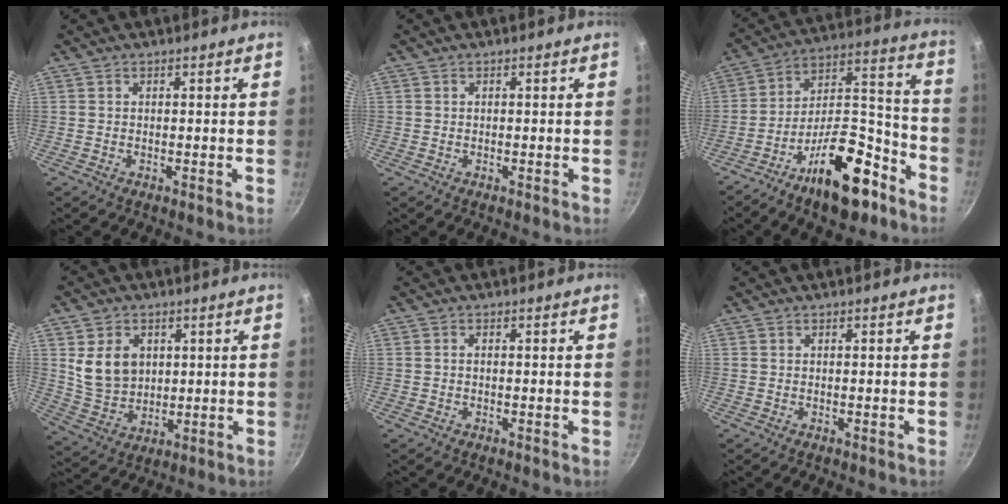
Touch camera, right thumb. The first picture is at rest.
{"total": 0.7, "force": [-0.2, 0.6, -0.1], "torque": [0.004, 0.002, -0.003]}
{"total": 19.9, "force": [-11.9, 8.6, 13.6], "torque": [-0.176, 0.103, -0.188]}
{"total": 9.9, "force": [2.3, 7.9, 5.6], "torque": [-0.081, -0.018, 0.056]}
{"total": 0.7, "force": [0.0, 0.6, 0.4], "torque": [-0.006, 0.004, 0.000]}
{"total": 0.0}